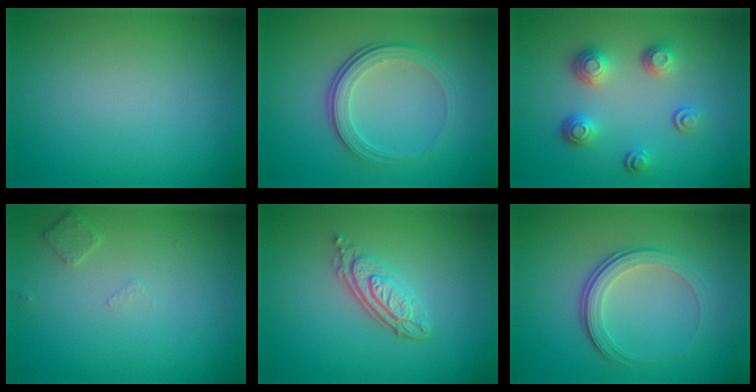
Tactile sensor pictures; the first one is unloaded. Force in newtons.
{"total": 4.2, "press": 2.8, "slide": 3.1}
{"total": 3.5, "press": 2.7, "slide": 2.1}
{"total": 1.2, "press": 1.1, "slide": 0.3}
{"total": 3.8, "press": 2.9, "slide": 2.6}
{"total": 3.5, "press": 2.6, "slide": 2.4}